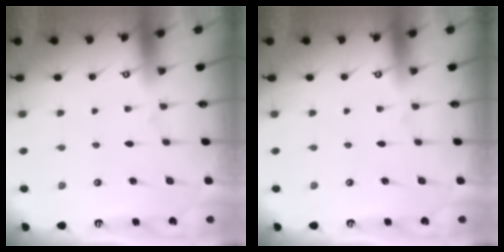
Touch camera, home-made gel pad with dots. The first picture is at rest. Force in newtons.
{"total": 0.0}